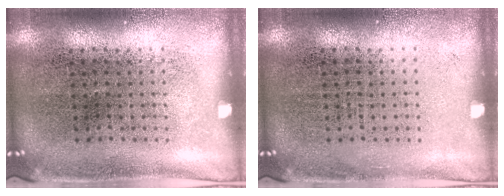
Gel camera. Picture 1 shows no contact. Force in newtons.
{"total": 0.0}